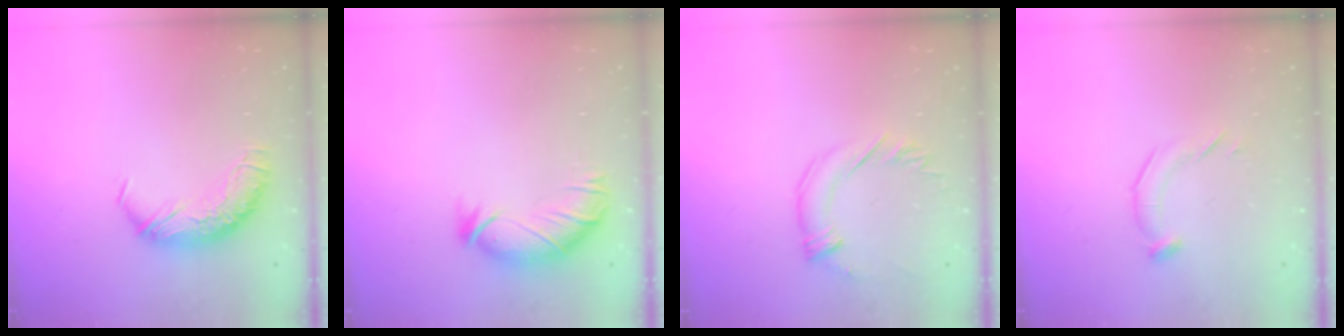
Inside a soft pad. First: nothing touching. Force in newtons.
{"total": 2.9, "press": 2.8, "slide": 0.8}
{"total": 2.4, "press": 2.2, "slide": 1.0}
{"total": 4.9, "press": 4.8, "slide": 0.6}